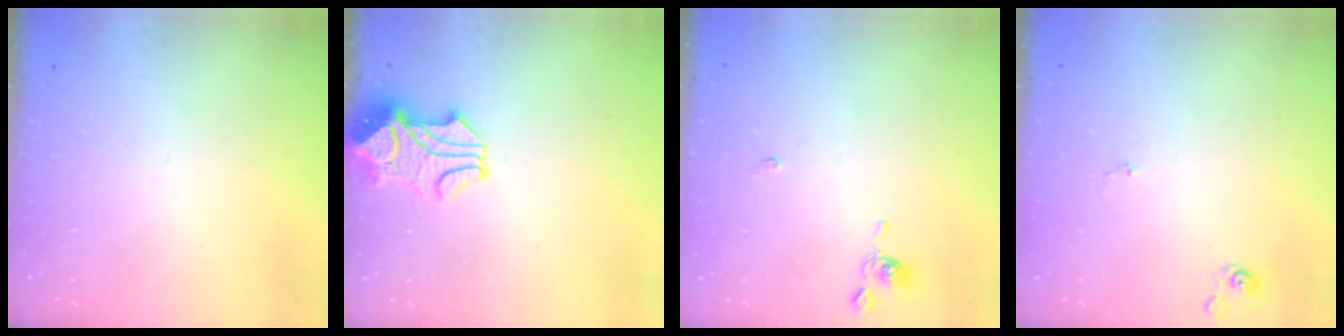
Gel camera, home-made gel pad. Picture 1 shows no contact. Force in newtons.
{"total": 2.4, "press": 2.1, "slide": 1.1}
{"total": 0.6, "press": 0.4, "slide": 0.4}
{"total": 0.0}